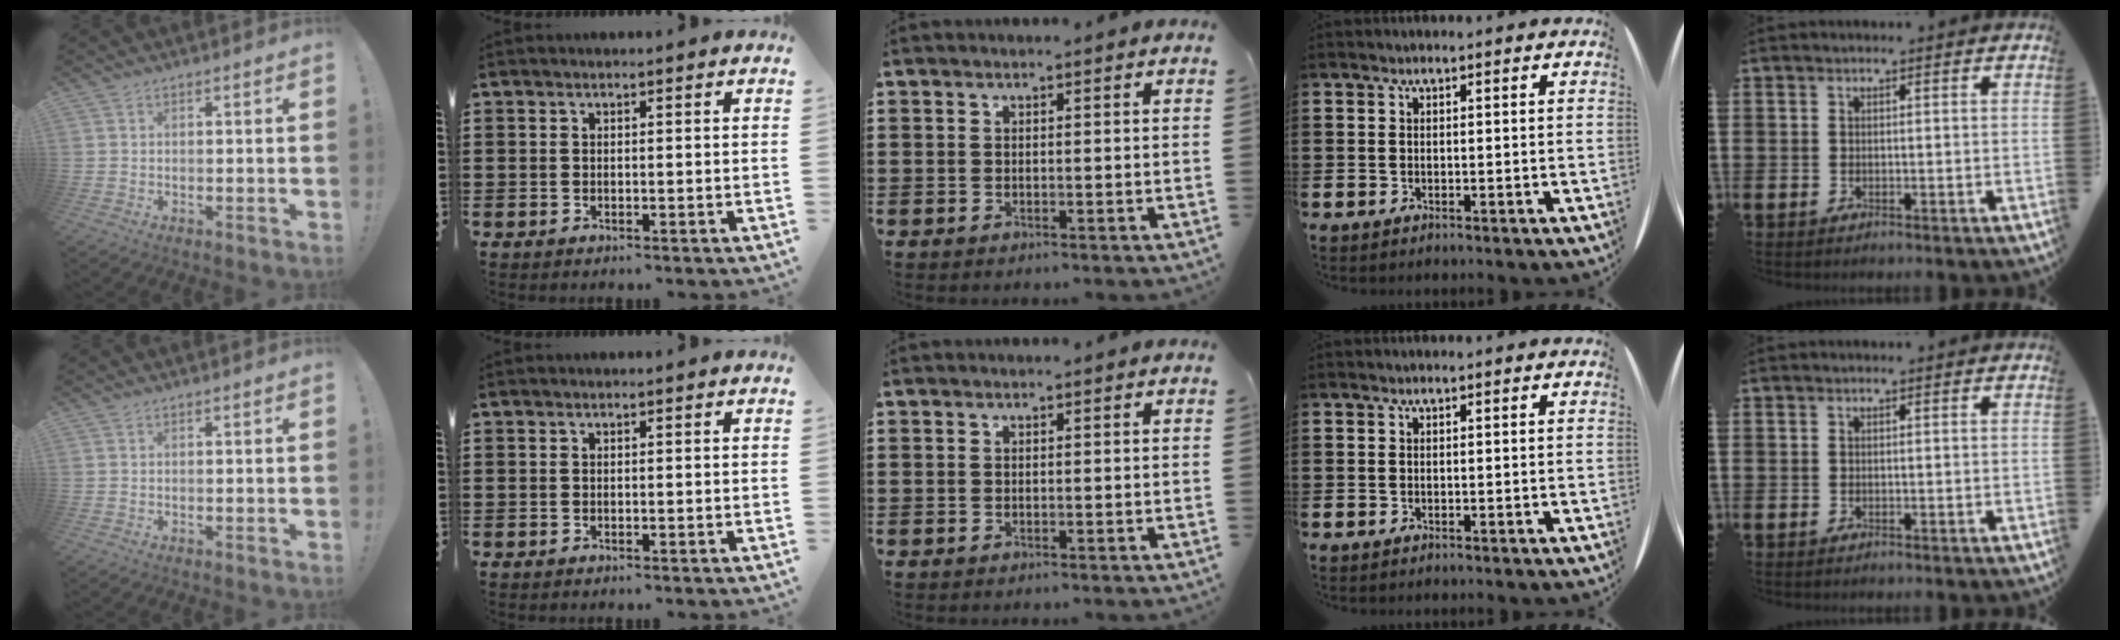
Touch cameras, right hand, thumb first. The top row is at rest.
{}